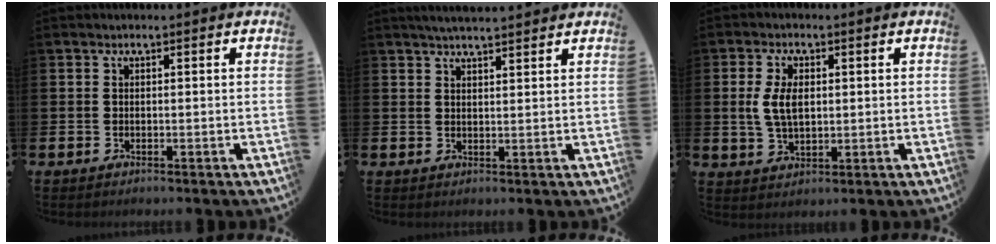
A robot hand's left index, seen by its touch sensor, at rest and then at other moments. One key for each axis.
{"total": 3.3, "fx": 3.2, "fy": 0.1, "fz": 0.8, "tx": -0.020, "ty": -0.011, "tz": 0.058}
{"total": 5.0, "fx": 1.0, "fy": 2.8, "fz": 4.0, "tx": -0.071, "ty": 0.006, "tz": 0.014}